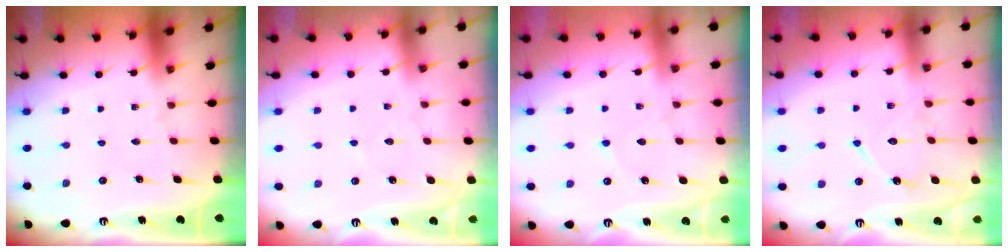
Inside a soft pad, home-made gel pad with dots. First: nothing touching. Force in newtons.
{"total": 4.1, "press": 4.0, "slide": 0.6}
{"total": 6.4, "press": 6.3, "slide": 0.8}
{"total": 10.5, "press": 10.5, "slide": 0.3}